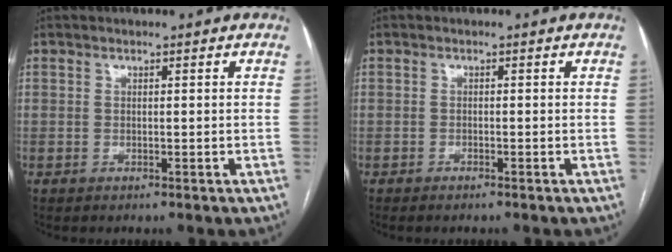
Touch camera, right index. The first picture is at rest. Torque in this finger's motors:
{"motor_torque": [0.05, 0.05, 0.04, 0.01]}